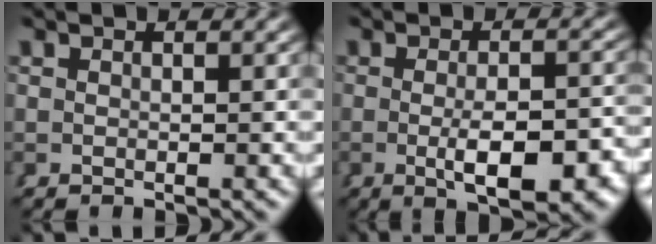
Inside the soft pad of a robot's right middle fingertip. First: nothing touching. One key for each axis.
{"total": 6.0, "fx": -2.4, "fy": 1.9, "fz": 5.2, "tx": -0.075, "ty": -0.016, "tz": -0.029}